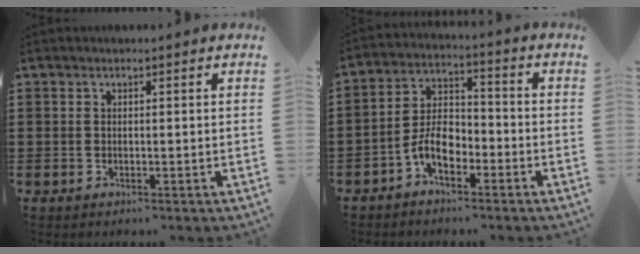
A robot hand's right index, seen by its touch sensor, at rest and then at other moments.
{"total": 6.5, "force": [-3.3, 3.5, 4.4], "torque": [-0.096, 0.010, -0.066]}